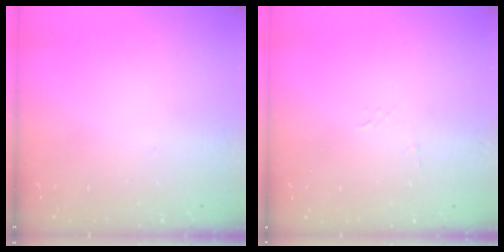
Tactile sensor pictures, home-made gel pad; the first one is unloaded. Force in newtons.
{"total": 2.7, "press": 2.7, "slide": 0.3}